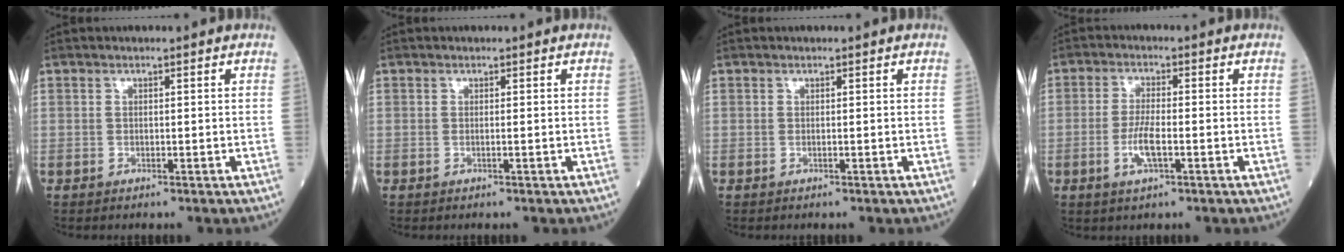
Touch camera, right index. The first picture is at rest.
{"total": 0.0}
{"total": 0.0}
{"total": 4.7, "force": [-1.5, 0.9, 4.3], "torque": [-0.090, -0.004, -0.028]}